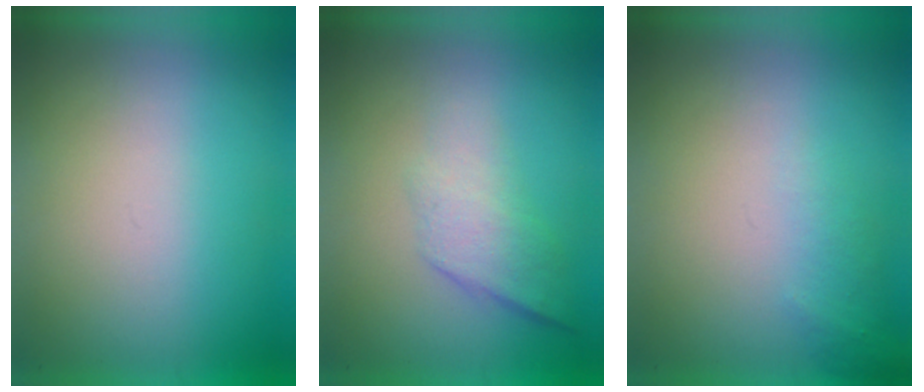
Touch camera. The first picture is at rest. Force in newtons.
{"total": 2.2}
{"total": 1.3}